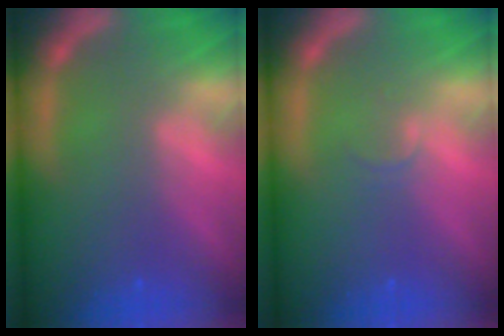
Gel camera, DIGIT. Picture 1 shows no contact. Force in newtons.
{"total": 1.0}